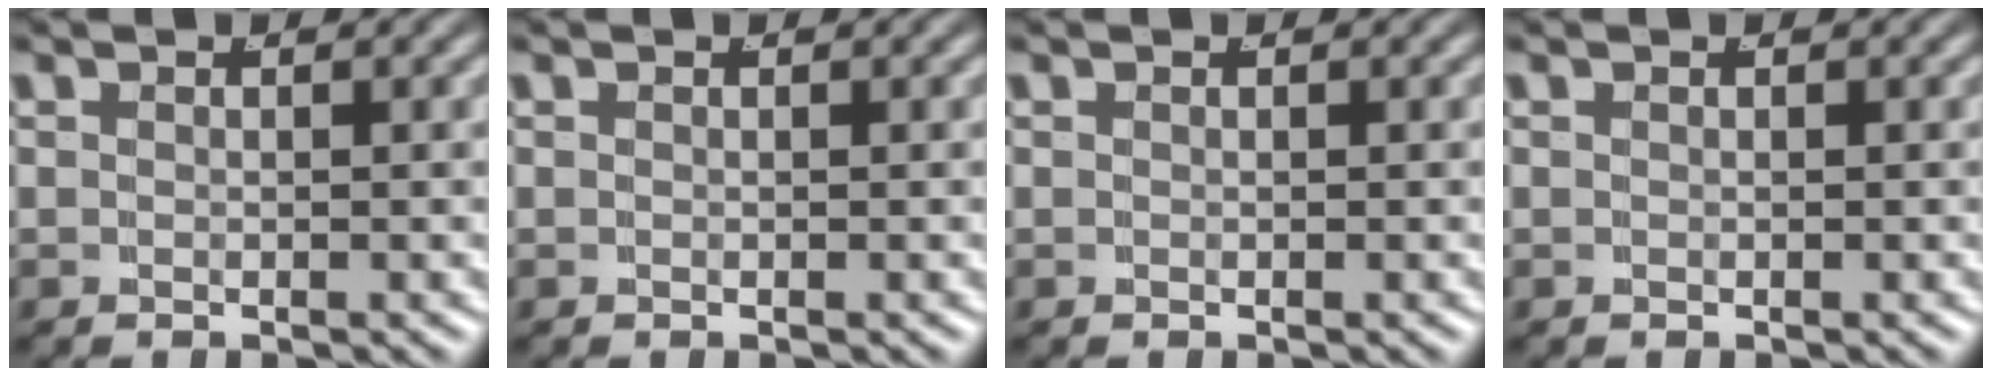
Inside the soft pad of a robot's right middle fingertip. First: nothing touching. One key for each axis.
{"total": 0.0}
{"total": 0.0}
{"total": 0.0}